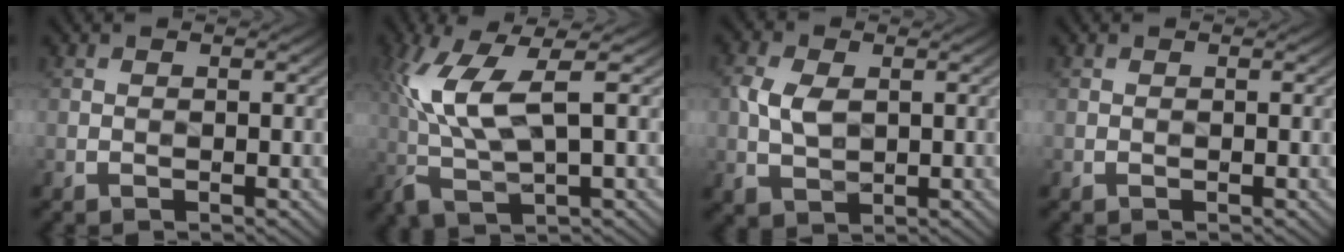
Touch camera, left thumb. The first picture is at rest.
{"total": 10.0, "force": [1.6, 3.4, 9.2], "torque": [-0.222, -0.001, 0.031]}
{"total": 4.8, "force": [0.4, 3.1, 3.6], "torque": [-0.091, 0.000, 0.011]}
{"total": 0.0}